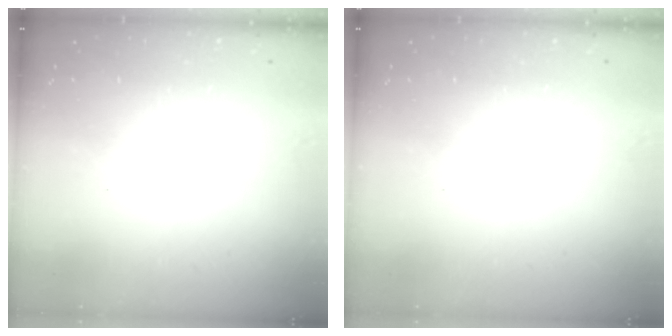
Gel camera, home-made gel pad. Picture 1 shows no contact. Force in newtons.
{"total": 0.0}